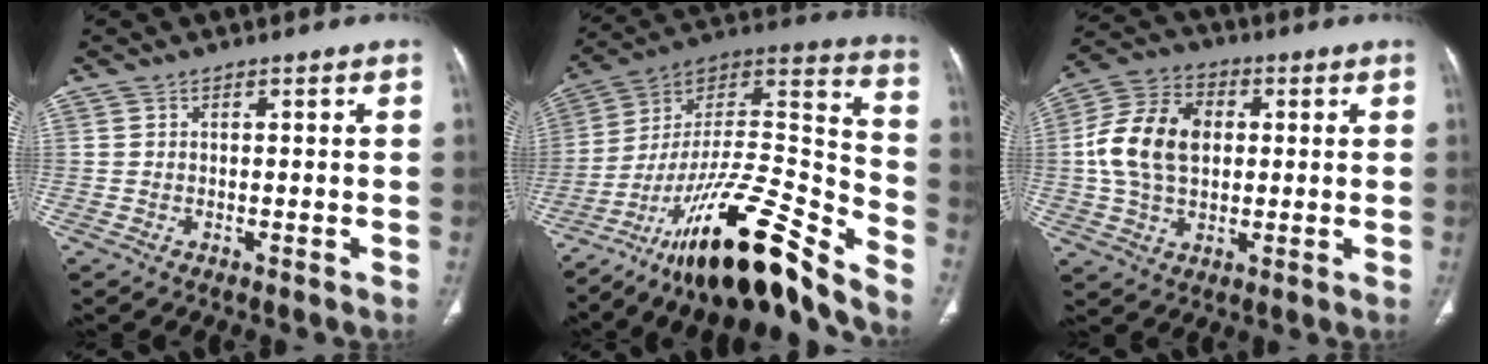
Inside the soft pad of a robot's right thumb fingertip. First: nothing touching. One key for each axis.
{"total": 26.7, "fx": -19.5, "fy": 5.4, "fz": 17.5, "tx": -0.254, "ty": 0.103, "tz": -0.331}
{"total": 13.8, "fx": 1.3, "fy": 9.6, "fz": 9.8, "tx": -0.171, "ty": 0.017, "tz": 0.018}